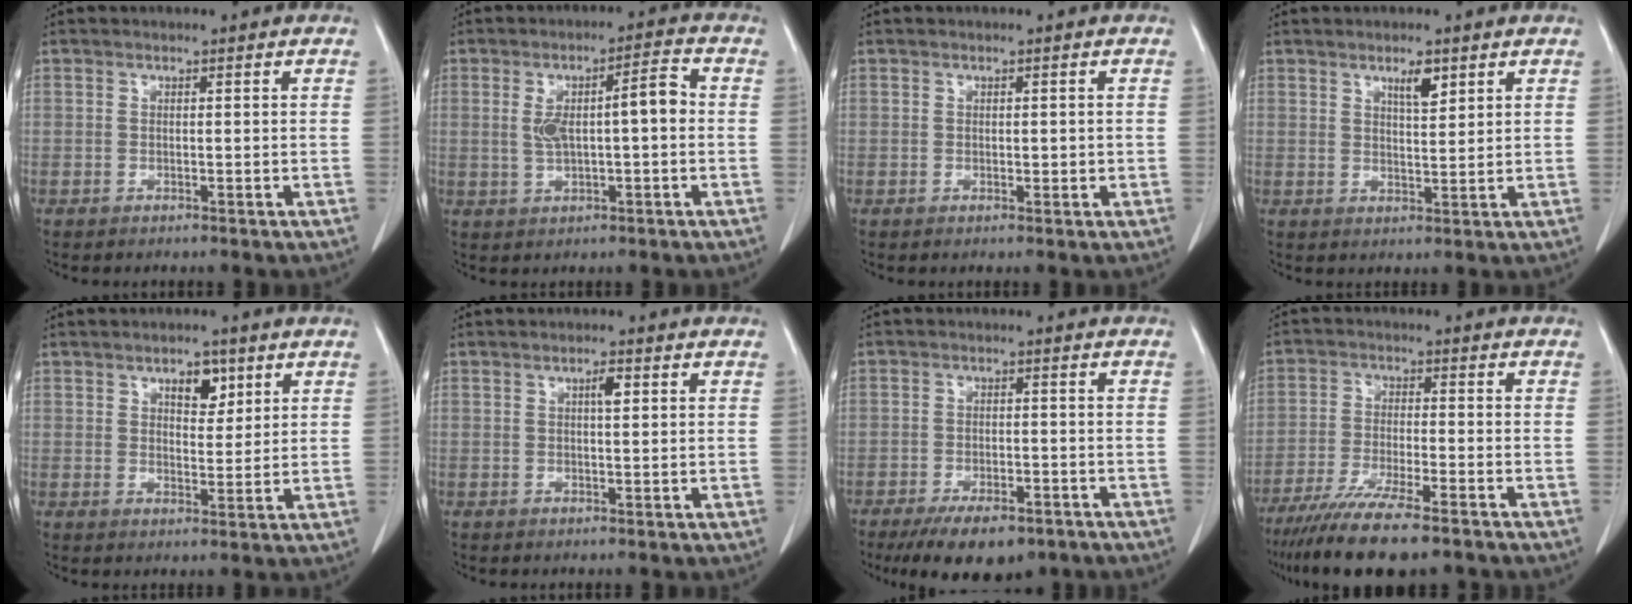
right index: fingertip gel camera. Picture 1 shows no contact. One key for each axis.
{"total": 7.4, "fx": 0.4, "fy": 1.8, "fz": 7.2, "tx": -0.126, "ty": 0.028, "tz": 0.014}
{"total": 1.1, "fx": 0.1, "fy": 0.6, "fz": 0.9, "tx": -0.007, "ty": 0.001, "tz": 0.005}
{"total": 3.4, "fx": 2.1, "fy": 0.8, "fz": 2.5, "tx": -0.044, "ty": -0.003, "tz": 0.037}
{"total": 4.4, "fx": 2.3, "fy": 2.2, "fz": 3.0, "tx": -0.043, "ty": 0.001, "tz": 0.036}
{"total": 1.9, "fx": 0.6, "fy": 0.4, "fz": 1.7, "tx": -0.030, "ty": 0.002, "tz": 0.010}
{"total": 10.3, "fx": -7.4, "fy": 3.9, "fz": 6.0, "tx": -0.086, "ty": -0.007, "tz": -0.108}
{"total": 13.4, "fx": -10.4, "fy": 1.7, "fz": 8.3, "tx": -0.146, "ty": -0.033, "tz": -0.171}